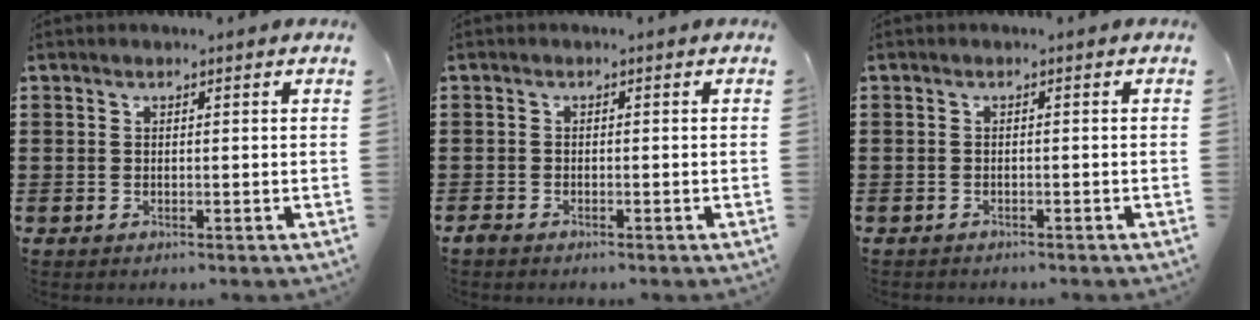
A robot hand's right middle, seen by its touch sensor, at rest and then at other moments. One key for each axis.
{"total": 1.0, "fx": -0.8, "fy": 0.3, "fz": 0.4, "tx": -0.017, "ty": -0.005, "tz": -0.019}
{"total": 0.8, "fx": -0.8, "fy": 0.1, "fz": -0.1, "tx": -0.001, "ty": 0.000, "tz": -0.016}